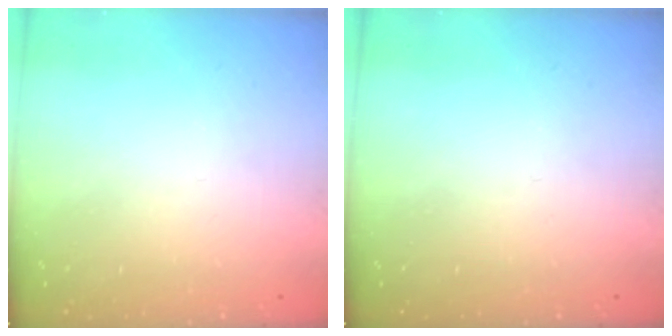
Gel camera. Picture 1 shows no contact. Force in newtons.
{"total": 0.0}